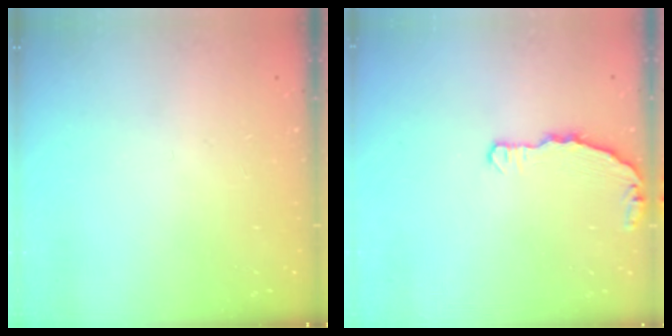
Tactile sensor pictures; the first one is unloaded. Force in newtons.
{"total": 4.3, "press": 4.3, "slide": 0.4}